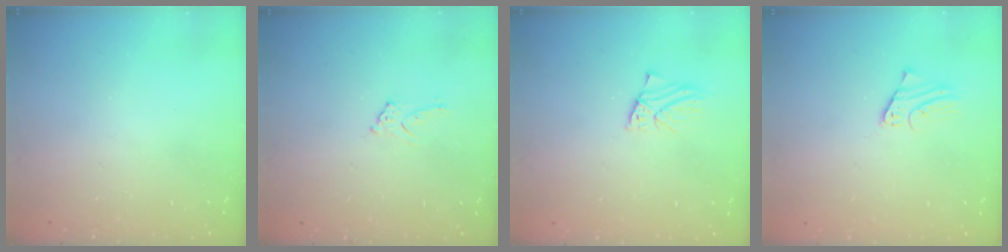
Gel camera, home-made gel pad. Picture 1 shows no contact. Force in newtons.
{"total": 6.4, "press": 6.4, "slide": 0.5}
{"total": 1.4, "press": 1.4, "slide": 0.1}
{"total": 1.8, "press": 1.7, "slide": 0.1}